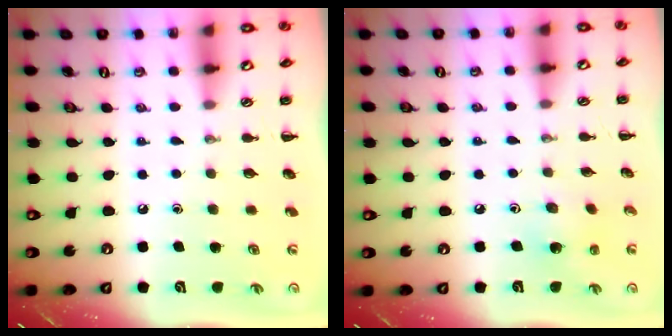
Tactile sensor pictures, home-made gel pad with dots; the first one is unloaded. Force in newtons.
{"total": 2.5, "press": 2.4, "slide": 0.7}